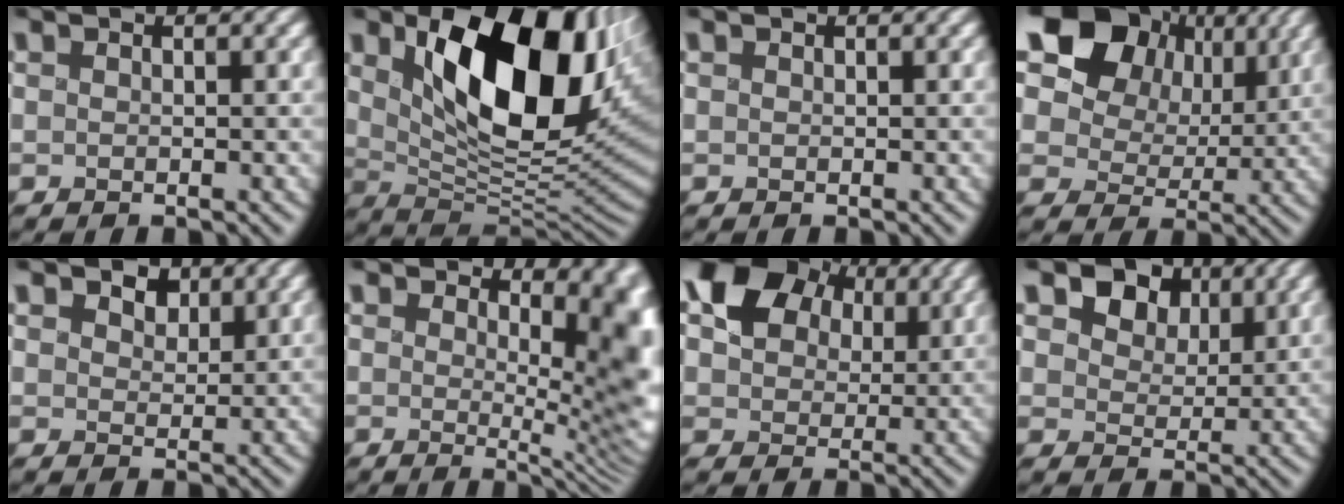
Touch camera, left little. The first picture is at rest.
{"total": 13.7, "force": [3.9, 7.4, 10.8], "torque": [-0.163, -0.017, 0.071]}
{"total": 0.0}
{"total": 13.0, "force": [5.0, 9.5, 7.3], "torque": [-0.136, 0.031, 0.071]}
{"total": 3.6, "force": [1.9, 2.4, 2.0], "torque": [-0.056, 0.004, 0.019]}
{"total": 8.5, "force": [3.1, 4.3, 6.7], "torque": [-0.070, -0.023, 0.055]}
{"total": 7.9, "force": [2.8, 5.9, 4.5], "torque": [-0.081, 0.002, 0.038]}
{"total": 7.0, "force": [3.2, 5.0, 3.6], "torque": [-0.087, 0.001, 0.048]}